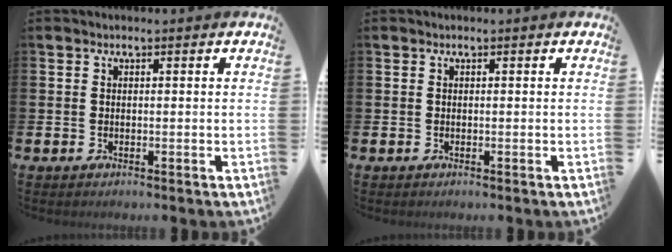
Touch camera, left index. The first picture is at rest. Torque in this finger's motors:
{"motor_torque": [-0.01, 0.01, 0.00, 0.01]}